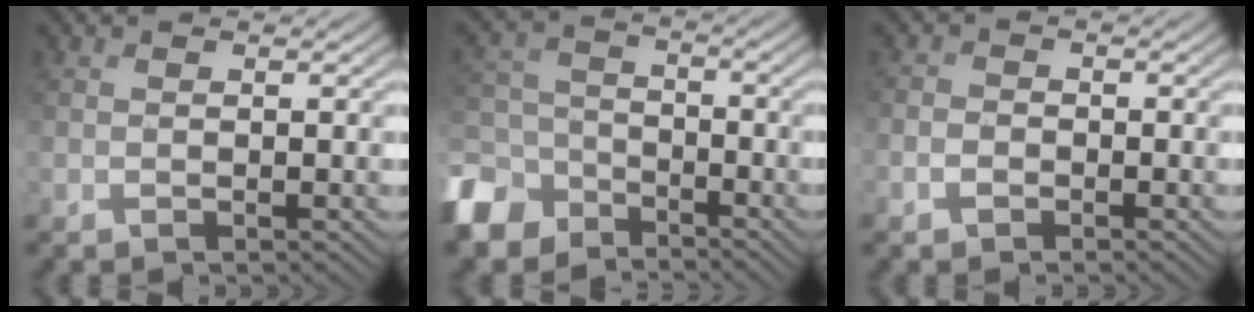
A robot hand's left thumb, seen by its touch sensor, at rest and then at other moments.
{"total": 9.8, "force": [-6.5, 6.2, 3.9], "torque": [-0.120, -0.019, -0.141]}
{"total": 1.7, "force": [-0.8, 1.2, 0.8], "torque": [-0.012, 0.003, -0.021]}